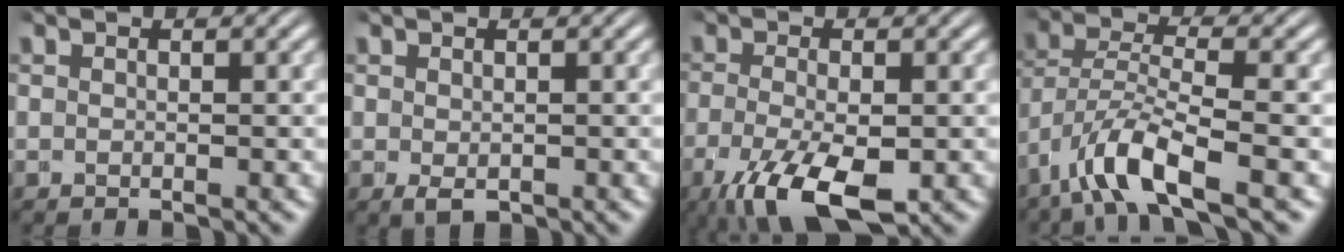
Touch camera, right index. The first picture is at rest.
{"total": 1.2, "force": [-0.6, 0.7, 0.7], "torque": [-0.022, -0.021, 0.004]}
{"total": 7.1, "force": [-4.1, 2.5, 5.2], "torque": [-0.105, -0.039, -0.042]}
{"total": 4.6, "force": [-1.6, 2.0, 3.8], "torque": [-0.098, -0.022, -0.013]}